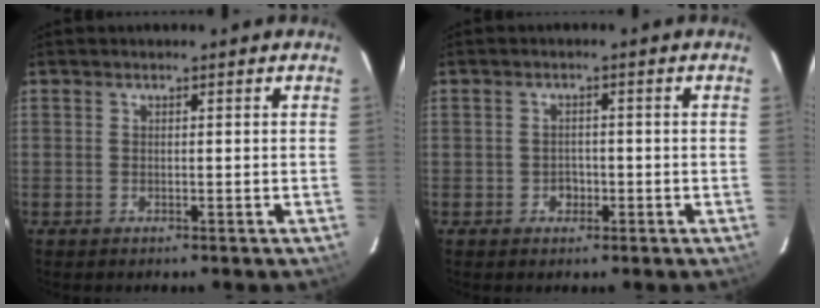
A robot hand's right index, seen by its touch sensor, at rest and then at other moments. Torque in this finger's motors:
{"motor_torque": [0.01, 0.06, 0.03, 0.00]}